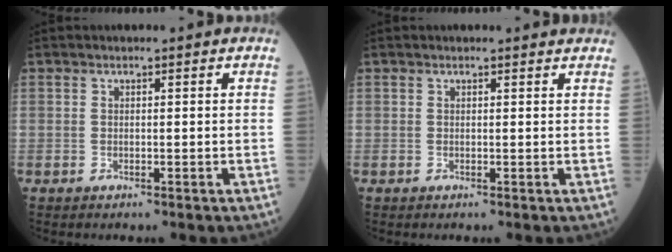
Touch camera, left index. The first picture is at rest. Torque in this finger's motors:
{"motor_torque": [1.06, -1.07, 0.08, 0.02]}